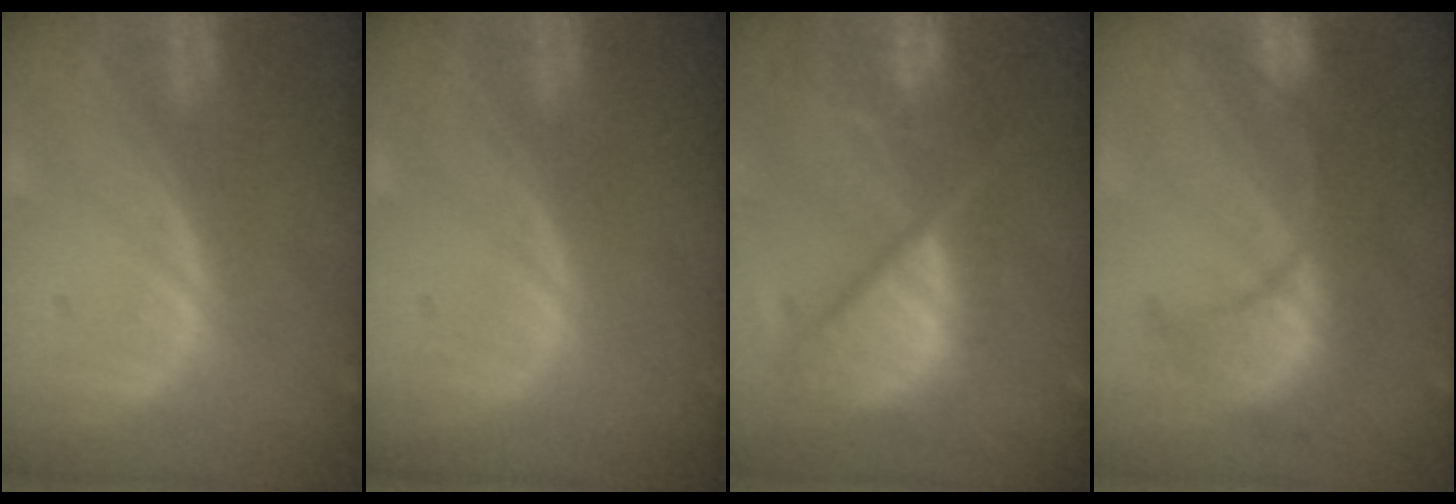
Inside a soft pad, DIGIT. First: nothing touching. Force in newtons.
{"total": 0.0}
{"total": 12.0, "press": 9.8, "slide": 6.8}
{"total": 9.7, "press": 8.9, "slide": 3.7}